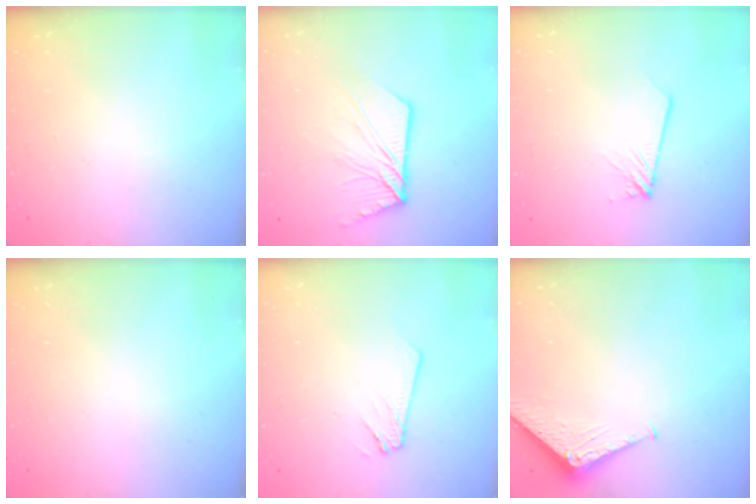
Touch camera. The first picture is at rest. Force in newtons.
{"total": 11.5, "press": 11.4, "slide": 1.0}
{"total": 1.7, "press": 1.7, "slide": 0.1}
{"total": 0.0}
{"total": 2.4, "press": 2.4, "slide": 0.2}
{"total": 4.1, "press": 4.1, "slide": 0.4}